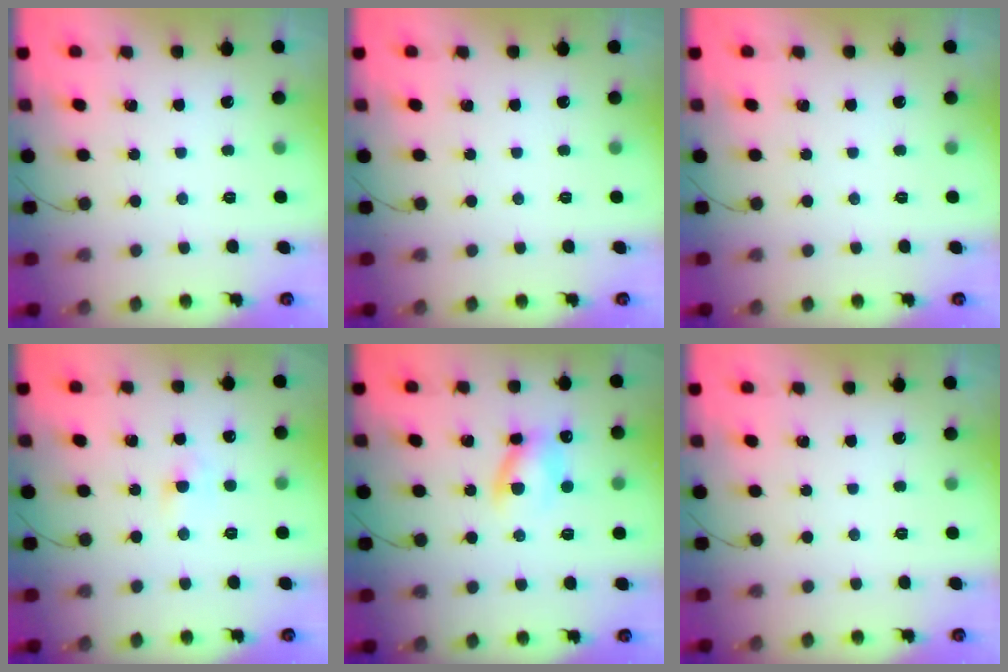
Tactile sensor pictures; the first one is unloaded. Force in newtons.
{"total": 0.0}
{"total": 0.0}
{"total": 2.6, "press": 2.3, "slide": 1.1}
{"total": 8.3, "press": 8.1, "slide": 1.5}
{"total": 0.0}